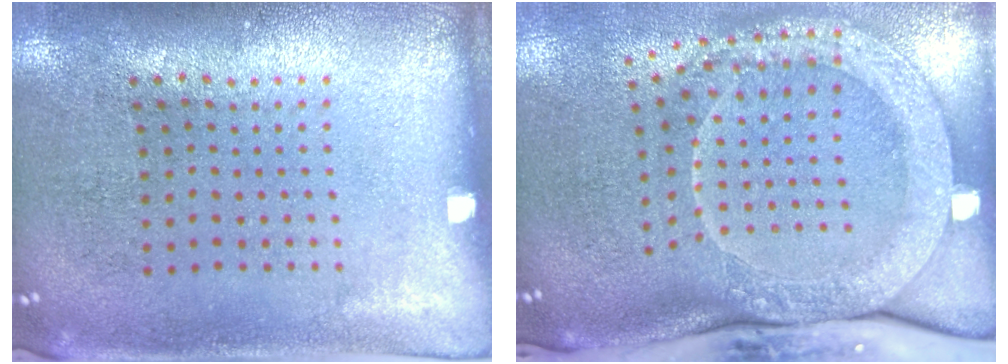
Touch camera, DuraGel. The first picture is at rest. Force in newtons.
{"total": 2.7, "press": 2.2, "slide": 1.6}